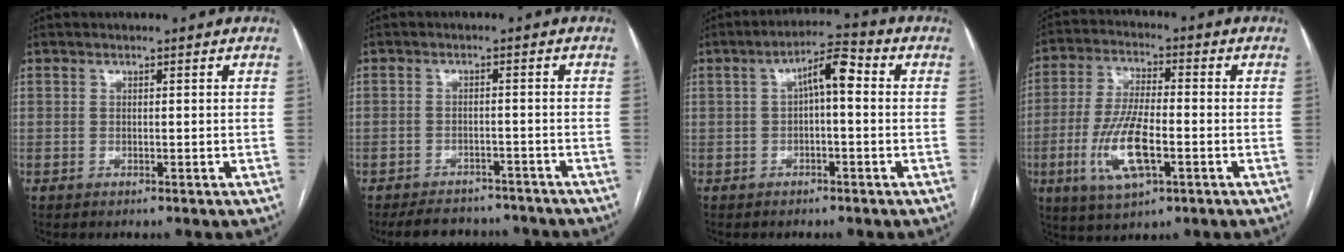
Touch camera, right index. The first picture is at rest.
{"total": 8.8, "force": [-7.9, 3.4, 1.5], "torque": [-0.017, 0.005, -0.100]}
{"total": 5.8, "force": [0.6, 1.5, 5.6], "torque": [-0.093, 0.028, 0.009]}
{"total": 11.5, "force": [-3.5, 3.4, 10.4], "torque": [-0.219, -0.006, -0.060]}